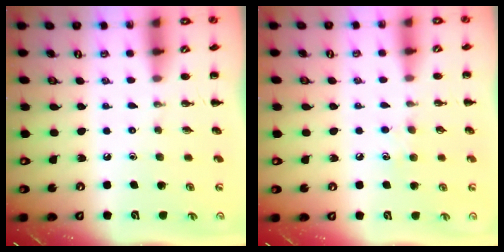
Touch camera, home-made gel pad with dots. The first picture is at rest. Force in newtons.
{"total": 5.0, "press": 4.8, "slide": 1.4}